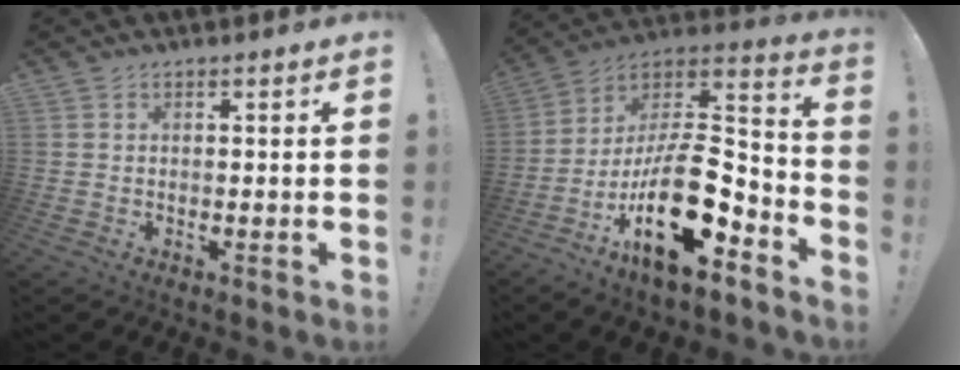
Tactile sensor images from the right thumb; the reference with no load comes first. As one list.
[{"total": 22.5, "force": [-8.2, 9.7, 18.6], "torque": [-0.313, 0.042, -0.129]}]